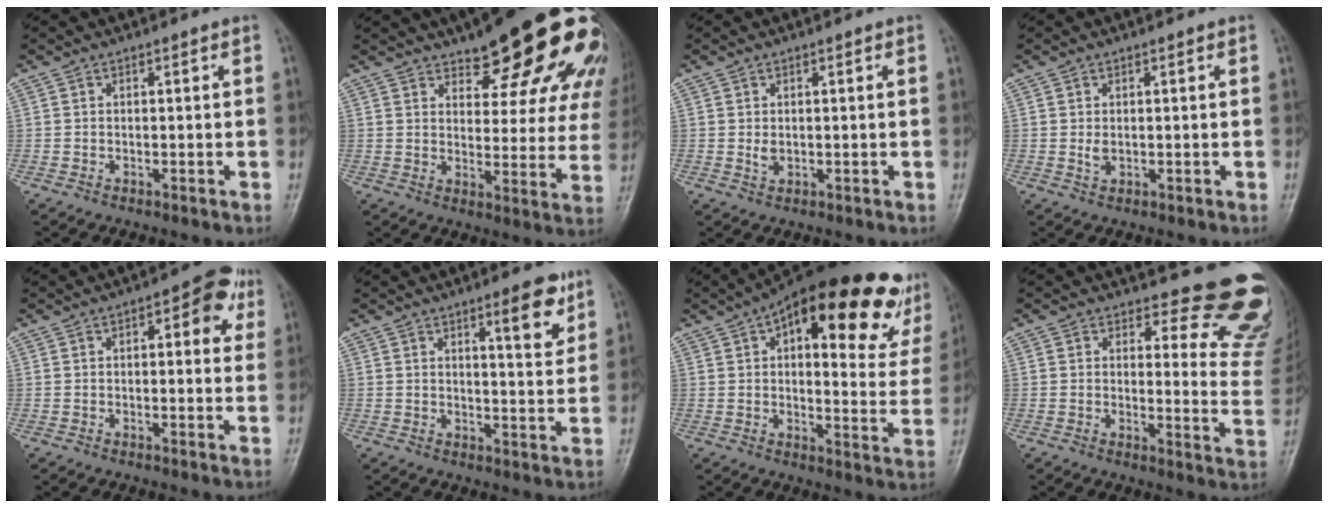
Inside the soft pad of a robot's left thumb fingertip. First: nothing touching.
{"total": 22.8, "force": [14.0, 8.0, 16.2], "torque": [-0.181, -0.054, 0.177]}
{"total": 2.1, "force": [0.4, 1.3, 1.6], "torque": [-0.025, -0.003, 0.010]}
{"total": 2.1, "force": [0.4, 1.3, 1.6], "torque": [-0.029, -0.002, 0.009]}
{"total": 7.3, "force": [2.7, 3.3, 5.9], "torque": [-0.050, 0.006, 0.025]}
{"total": 7.1, "force": [4.1, 1.8, 5.5], "torque": [-0.069, -0.025, 0.057]}
{"total": 27.4, "force": [14.8, 10.6, 20.5], "torque": [-0.252, -0.012, 0.193]}
{"total": 14.2, "force": [12.7, 4.6, 4.4], "torque": [0.000, -0.127, 0.119]}